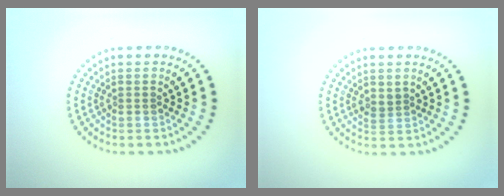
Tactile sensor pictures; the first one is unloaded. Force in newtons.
{"total": 1.0, "press": 0.8, "slide": 0.6}